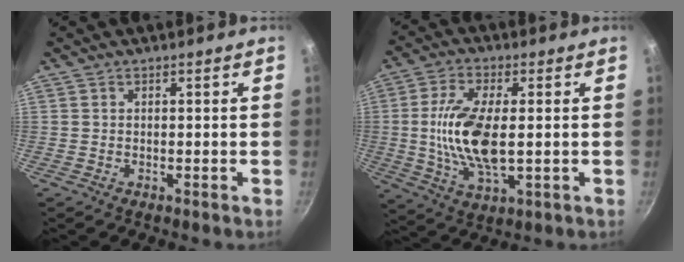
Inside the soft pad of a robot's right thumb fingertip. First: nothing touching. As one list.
[{"total": 13.3, "force": [0.1, 5.8, 12.0], "torque": [-0.238, -0.003, 0.001]}]